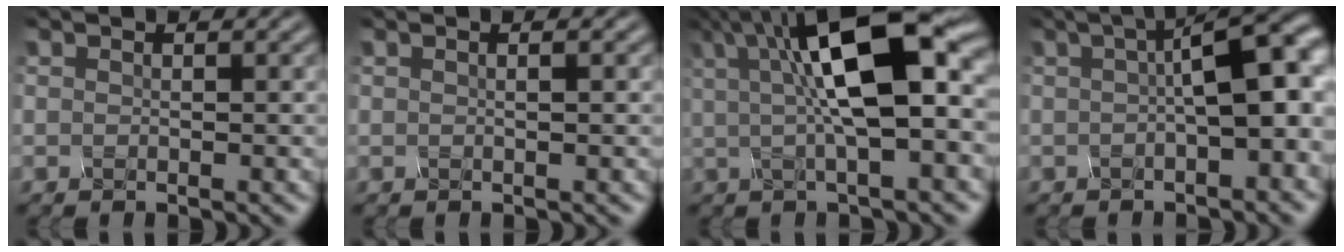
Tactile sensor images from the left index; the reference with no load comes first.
{"total": 1.1, "force": [0.3, 0.3, 1.0], "torque": [-0.010, 0.001, -0.001]}
{"total": 11.3, "force": [2.6, 3.2, 10.5], "torque": [-0.163, 0.021, 0.039]}
{"total": 7.3, "force": [0.6, 2.1, 6.9], "torque": [-0.079, 0.017, 0.008]}